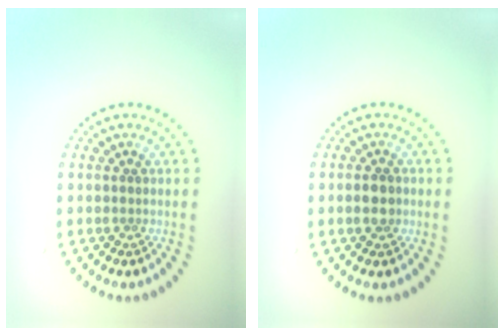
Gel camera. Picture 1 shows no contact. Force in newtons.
{"total": 1.9, "press": 1.8, "slide": 0.4}